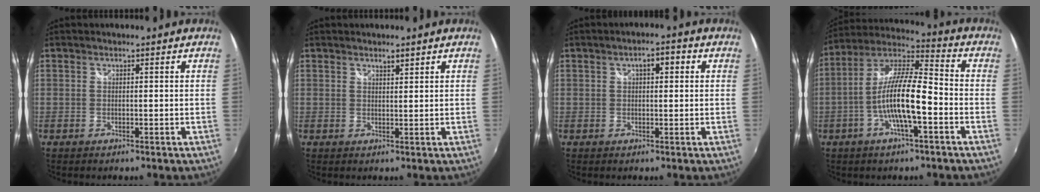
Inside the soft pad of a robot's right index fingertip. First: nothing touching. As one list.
[{"total": 1.3, "force": [1.1, 0.3, 0.6], "torque": [-0.008, 0.000, 0.019]}, {"total": 3.3, "force": [0.9, 1.4, 2.8], "torque": [-0.042, 0.012, 0.013]}, {"total": 13.1, "force": [-4.1, 2.5, 12.2], "torque": [-0.239, 0.003, -0.078]}]